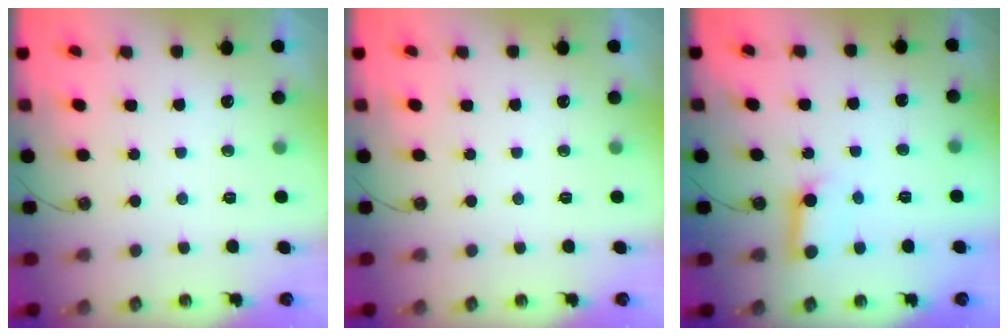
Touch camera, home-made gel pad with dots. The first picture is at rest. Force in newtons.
{"total": 0.0}
{"total": 7.4, "press": 7.3, "slide": 0.9}